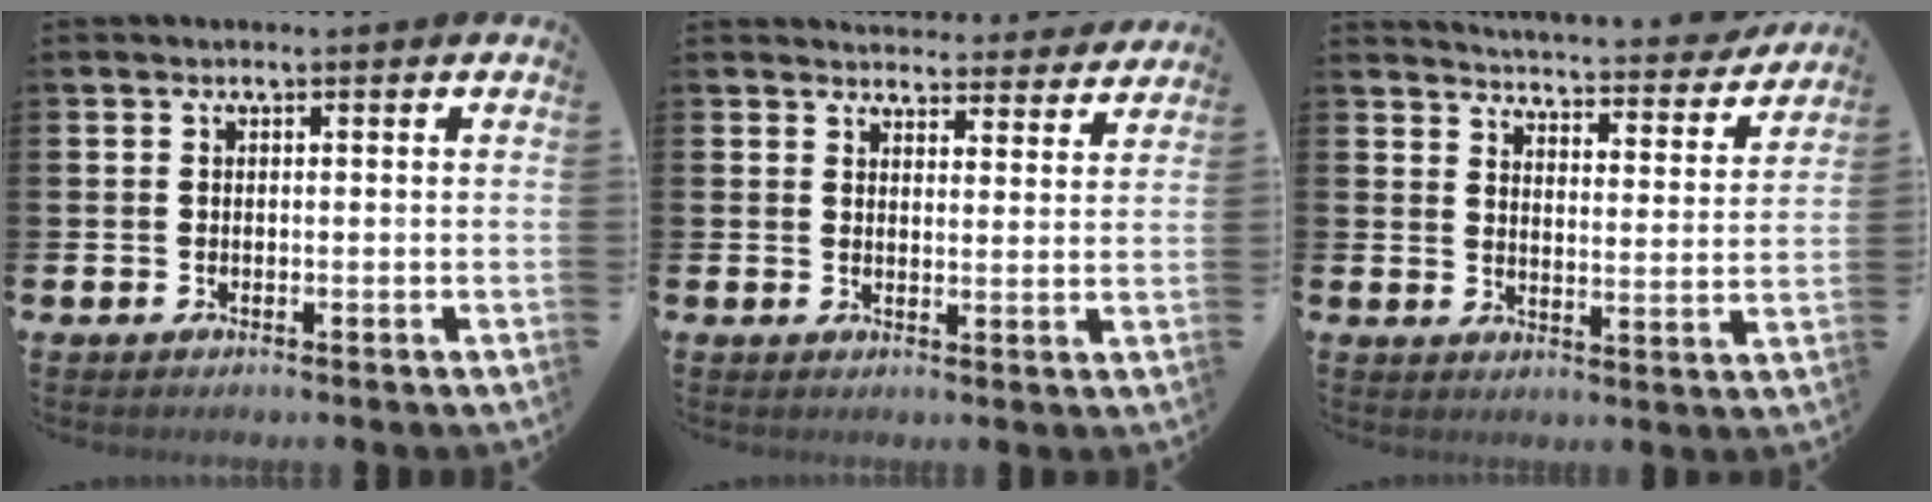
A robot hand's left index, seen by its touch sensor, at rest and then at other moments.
{"total": 4.3, "force": [4.2, 0.8, 0.1], "torque": [-0.005, -0.029, 0.074]}
{"total": 4.5, "force": [4.4, 0.4, 0.6], "torque": [-0.031, -0.038, 0.071]}